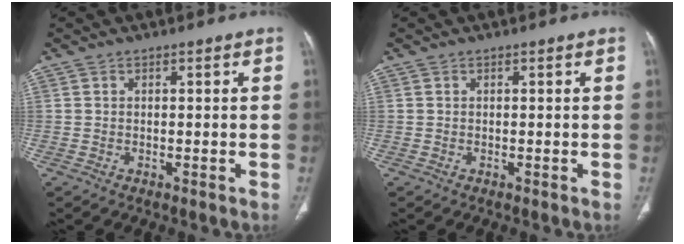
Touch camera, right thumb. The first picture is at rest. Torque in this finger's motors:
{"motor_torque": [0.00, 0.00, -0.03, 0.02, 0.00]}